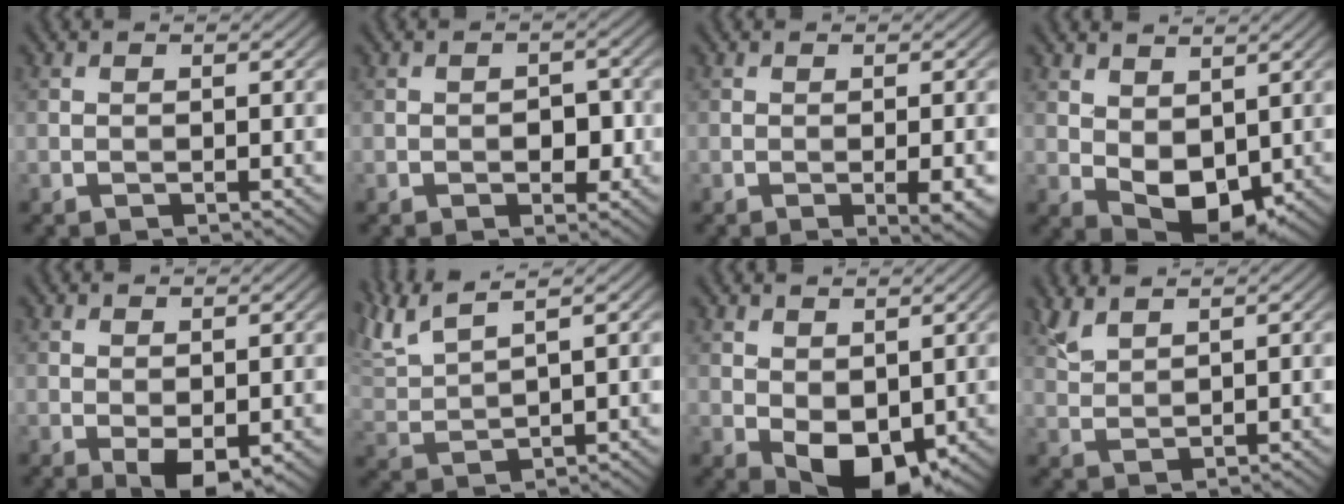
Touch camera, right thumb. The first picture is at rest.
{"total": 3.0, "force": [-0.5, 1.9, 2.3], "torque": [-0.034, -0.004, -0.008]}
{"total": 2.8, "force": [-0.9, 0.5, 2.6], "torque": [-0.044, -0.002, -0.011]}
{"total": 6.2, "force": [1.2, 3.8, 4.7], "torque": [-0.096, -0.008, 0.027]}
{"total": 3.4, "force": [-1.0, 1.5, 2.9], "torque": [-0.052, -0.004, -0.012]}
{"total": 7.2, "force": [5.3, 1.4, 4.7], "torque": [-0.114, 0.028, 0.108]}
{"total": 6.4, "force": [0.2, 4.0, 5.0], "torque": [-0.097, -0.011, 0.007]}
{"total": 2.7, "force": [2.3, 0.4, 1.3], "torque": [-0.040, 0.005, 0.058]}